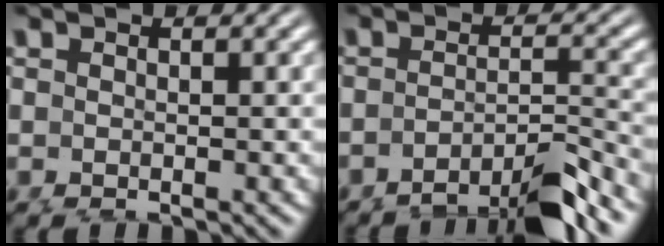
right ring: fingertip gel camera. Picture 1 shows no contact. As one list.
[{"total": 7.2, "force": [-5.5, 2.8, 3.8], "torque": [-0.048, -0.019, -0.077]}]